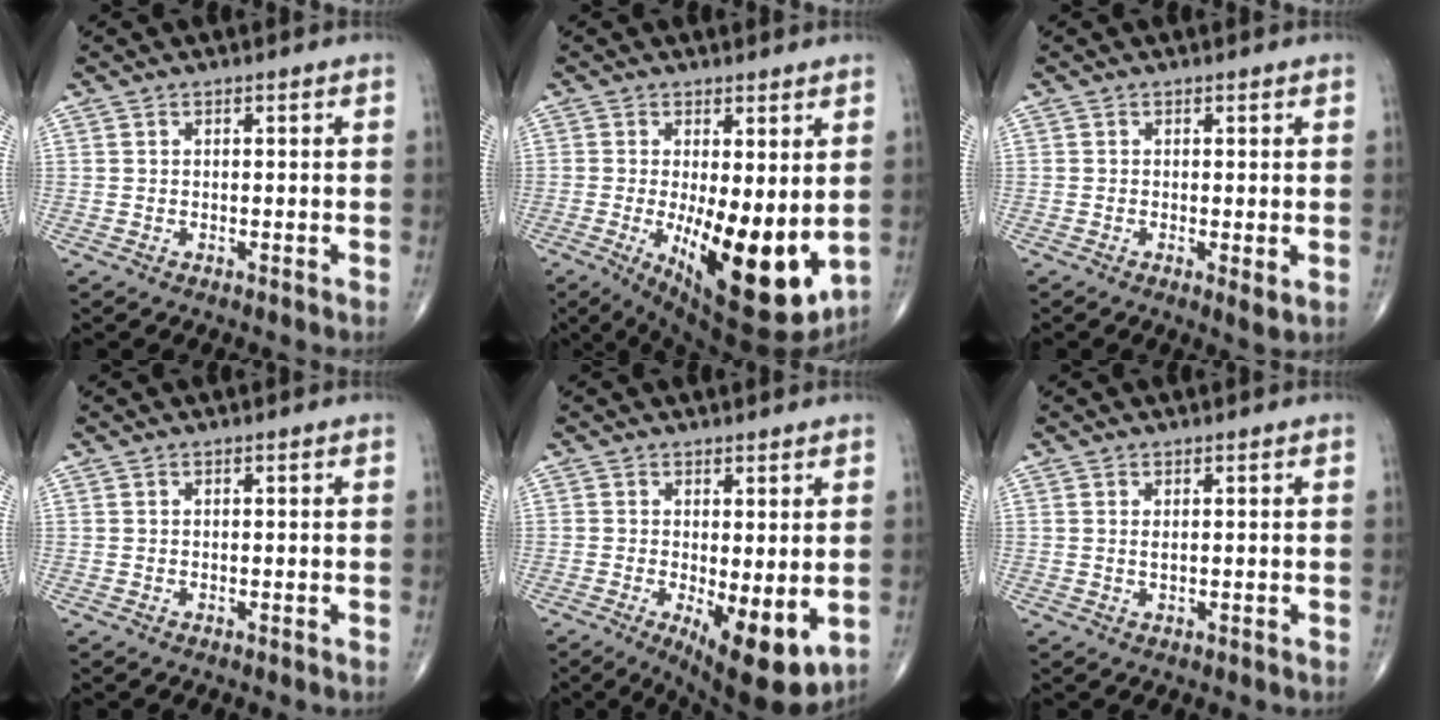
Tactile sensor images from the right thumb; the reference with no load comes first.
{"total": 16.9, "force": [-2.0, 6.4, 15.5], "torque": [-0.232, -0.039, -0.008]}
{"total": 2.1, "force": [-0.2, 0.6, 2.0], "torque": [-0.037, -0.010, -0.007]}
{"total": 0.0}
{"total": 10.6, "force": [-2.1, 3.8, 9.6], "torque": [-0.136, -0.026, -0.021]}
{"total": 0.9, "force": [0.3, 0.3, 0.8], "torque": [-0.017, -0.001, 0.007]}